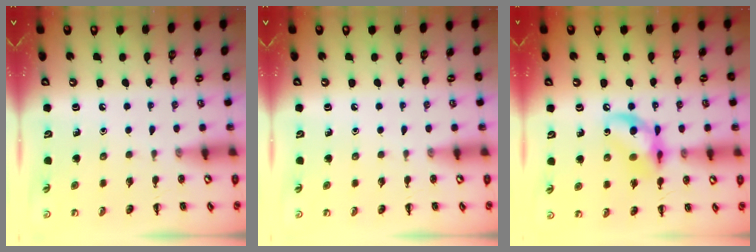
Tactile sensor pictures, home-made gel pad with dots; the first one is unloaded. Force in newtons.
{"total": 0.0}
{"total": 13.0, "press": 12.8, "slide": 2.3}